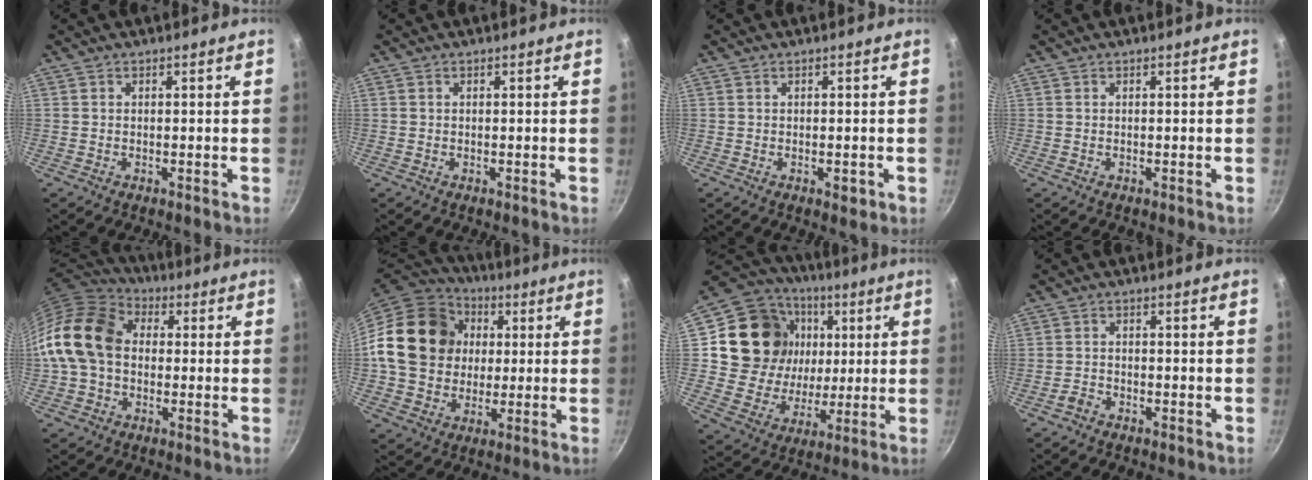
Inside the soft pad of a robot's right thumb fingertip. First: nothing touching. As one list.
[{"total": 0.0}, {"total": 1.9, "force": [-0.6, 0.9, 1.6], "torque": [-0.019, -0.001, -0.007]}, {"total": 0.0}, {"total": 16.5, "force": [0.6, 12.4, 10.8], "torque": [-0.185, 0.033, -0.003]}, {"total": 20.1, "force": [2.5, 16.8, 10.8], "torque": [-0.166, 0.025, 0.038]}, {"total": 21.0, "force": [4.3, 18.1, 9.9], "torque": [-0.165, 0.004, 0.080]}, {"total": 2.0, "force": [-1.5, 1.1, 0.7], "torque": [-0.012, 0.020, -0.028]}]